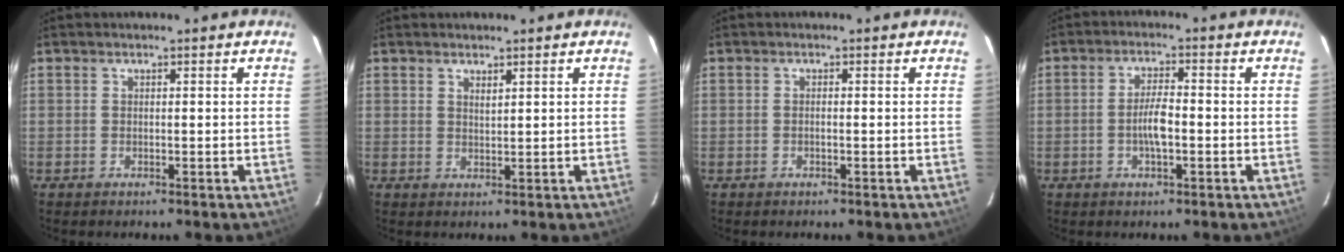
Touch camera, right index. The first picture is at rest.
{"total": 1.6, "force": [1.2, 0.5, 1.1], "torque": [-0.015, 0.003, 0.022]}
{"total": 0.8, "force": [-0.2, 0.2, 0.8], "torque": [-0.014, 0.004, -0.003]}
{"total": 5.1, "force": [-1.2, 1.7, 4.7], "torque": [-0.089, 0.005, -0.020]}